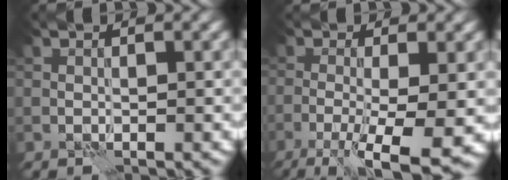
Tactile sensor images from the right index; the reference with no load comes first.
{"total": 8.3, "force": [-4.0, 1.9, 7.1], "torque": [-0.119, -0.013, -0.063]}